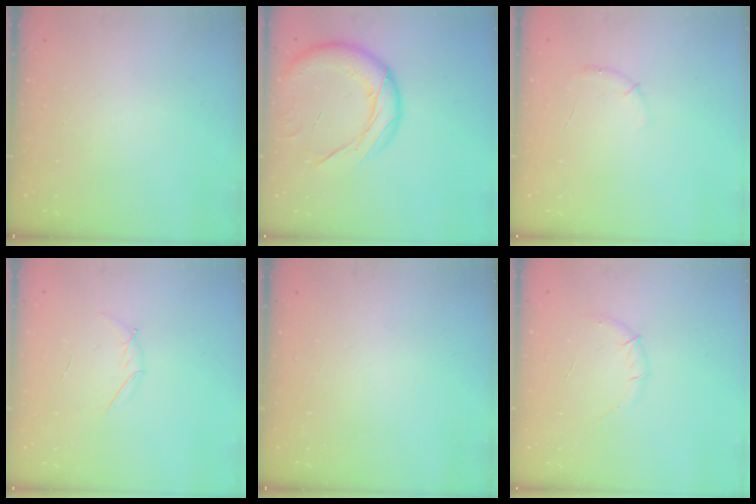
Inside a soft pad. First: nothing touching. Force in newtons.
{"total": 18.1, "press": 17.9, "slide": 2.8}
{"total": 6.8, "press": 6.6, "slide": 1.8}
{"total": 3.8, "press": 3.6, "slide": 1.1}
{"total": 0.0}
{"total": 5.7, "press": 5.5, "slide": 1.6}